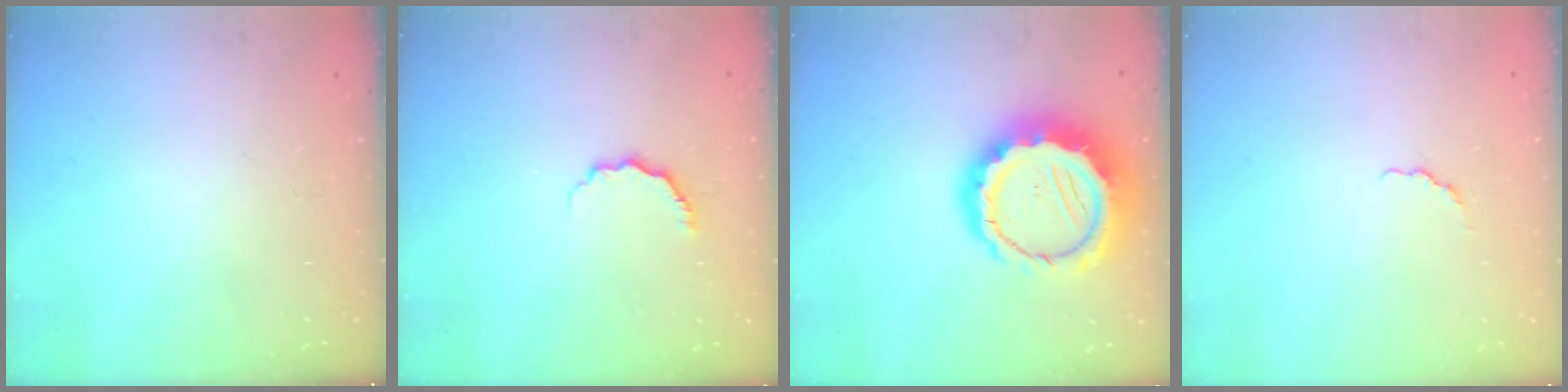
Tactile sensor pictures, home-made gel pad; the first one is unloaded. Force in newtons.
{"total": 4.8, "press": 4.7, "slide": 0.8}
{"total": 18.0, "press": 17.6, "slide": 3.9}
{"total": 1.5, "press": 1.3, "slide": 0.7}